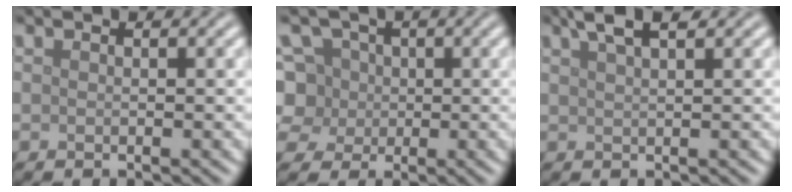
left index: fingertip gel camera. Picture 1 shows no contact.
{"total": 7.6, "force": [1.5, 6.7, 3.1], "torque": [-0.050, 0.036, 0.000]}
{"total": 2.7, "force": [1.9, 0.5, 1.8], "torque": [-0.020, 0.009, 0.033]}